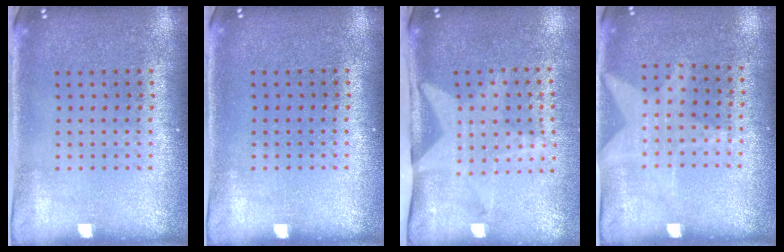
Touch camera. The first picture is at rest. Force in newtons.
{"total": 0.0}
{"total": 2.0, "press": 1.5, "slide": 1.3}
{"total": 1.3, "press": 0.9, "slide": 0.9}